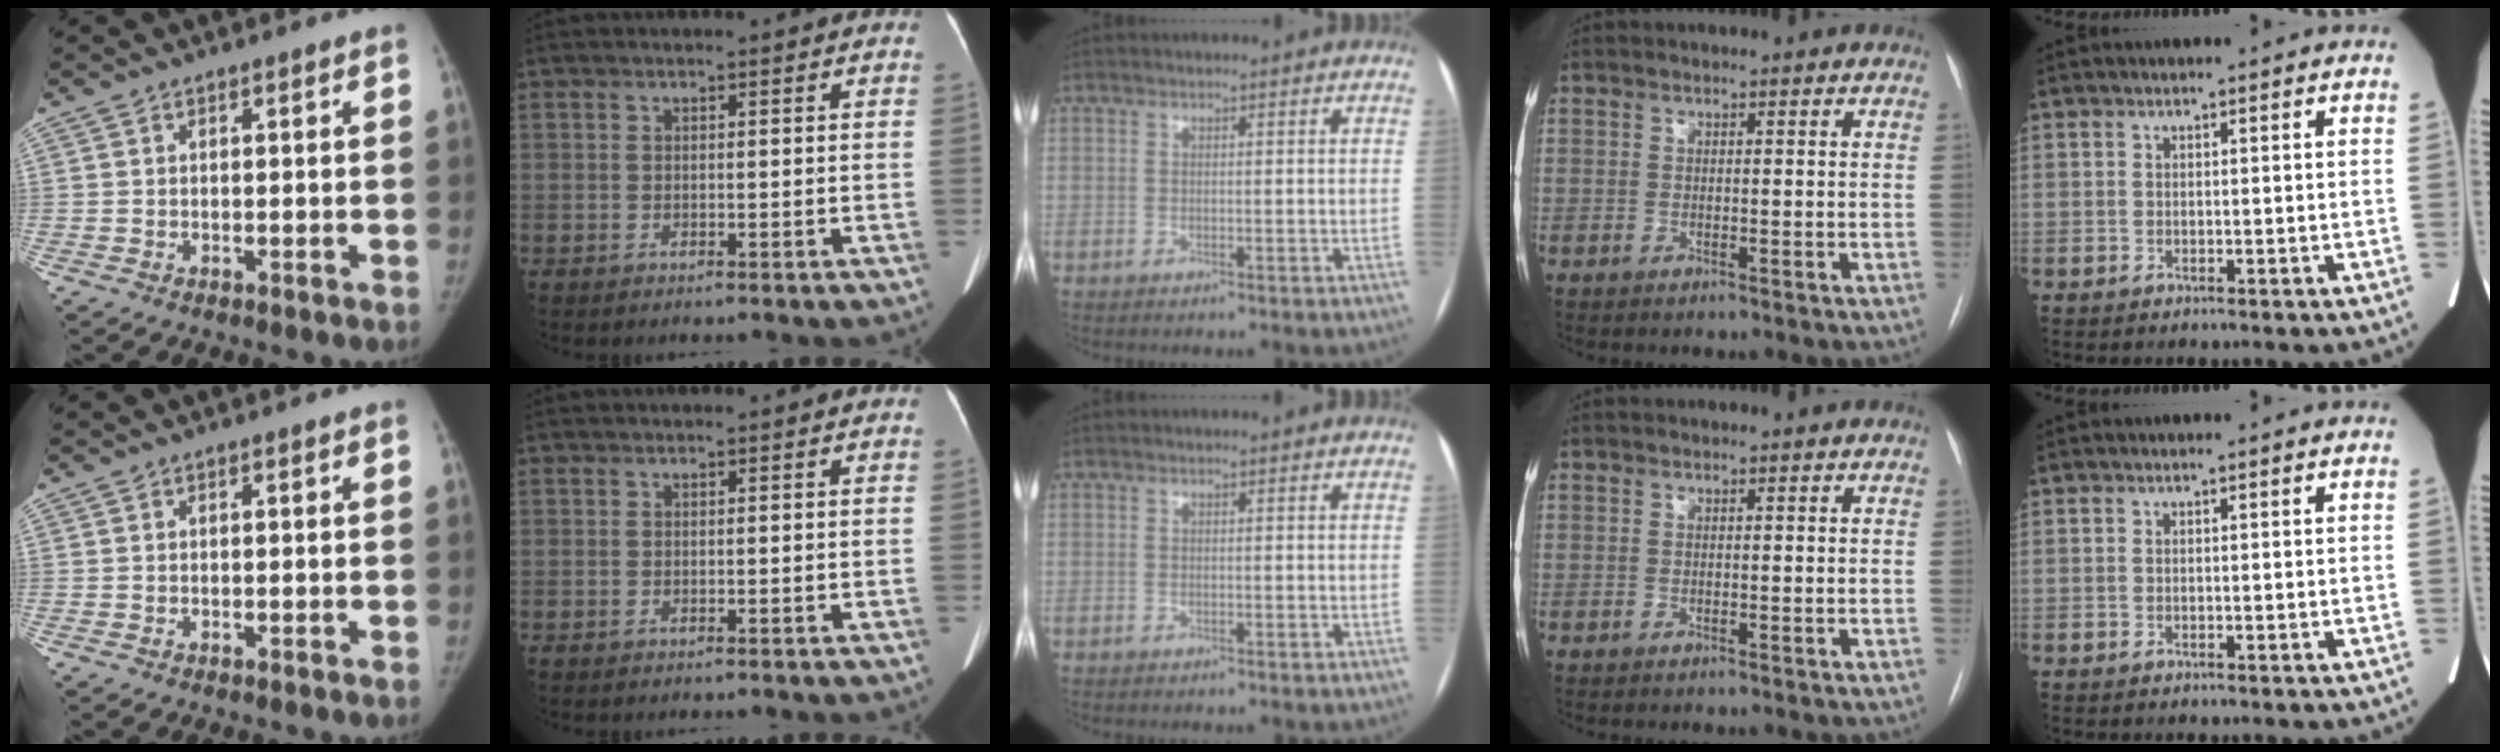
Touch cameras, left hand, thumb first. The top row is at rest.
{}